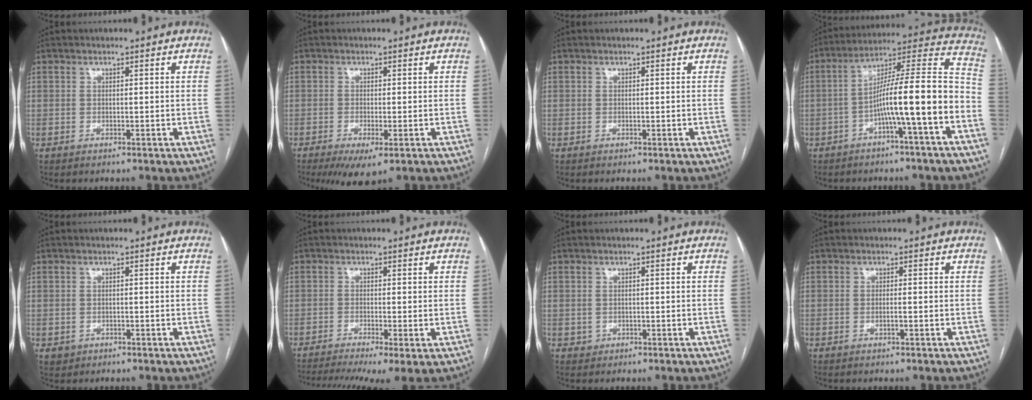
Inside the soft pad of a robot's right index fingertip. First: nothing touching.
{"total": 4.9, "force": [-2.8, 1.1, 3.9], "torque": [-0.057, -0.013, -0.039]}
{"total": 0.0}
{"total": 15.0, "force": [-5.0, -0.2, 14.1], "torque": [-0.216, 0.035, -0.082]}
{"total": 1.3, "force": [-0.5, 1.2, 0.2], "torque": [-0.003, 0.002, -0.002]}
{"total": 10.5, "force": [-6.8, 2.0, 7.7], "torque": [-0.135, -0.011, -0.108]}
{"total": 0.7, "force": [-0.2, 0.7, 0.0], "torque": [0.002, 0.002, -0.001]}
{"total": 0.8, "force": [-0.2, 0.0, 0.7], "torque": [-0.014, 0.001, 0.000]}